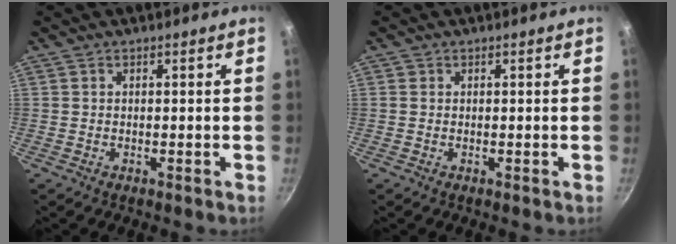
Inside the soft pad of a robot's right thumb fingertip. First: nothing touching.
{"total": 0.7, "force": [0.1, 0.7, 0.2], "torque": [-0.001, 0.001, -0.001]}